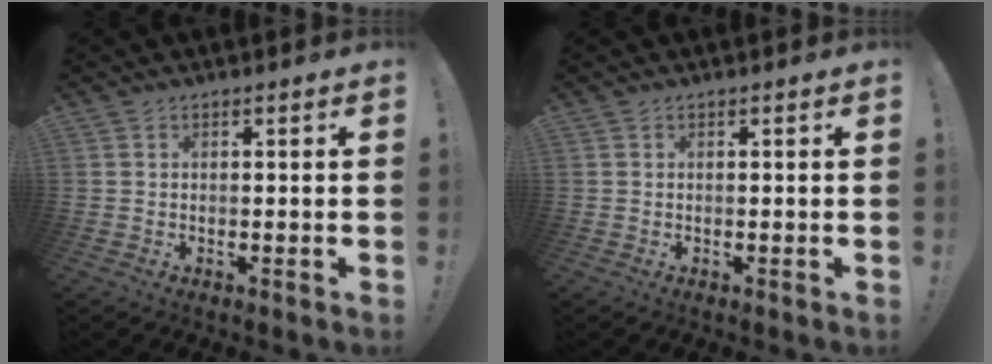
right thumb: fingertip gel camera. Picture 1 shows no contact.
{"total": 0.0}